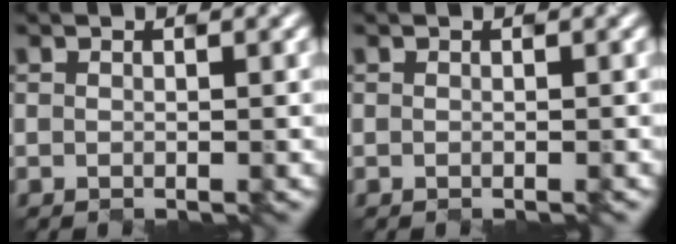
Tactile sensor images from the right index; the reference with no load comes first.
{"total": 0.0}